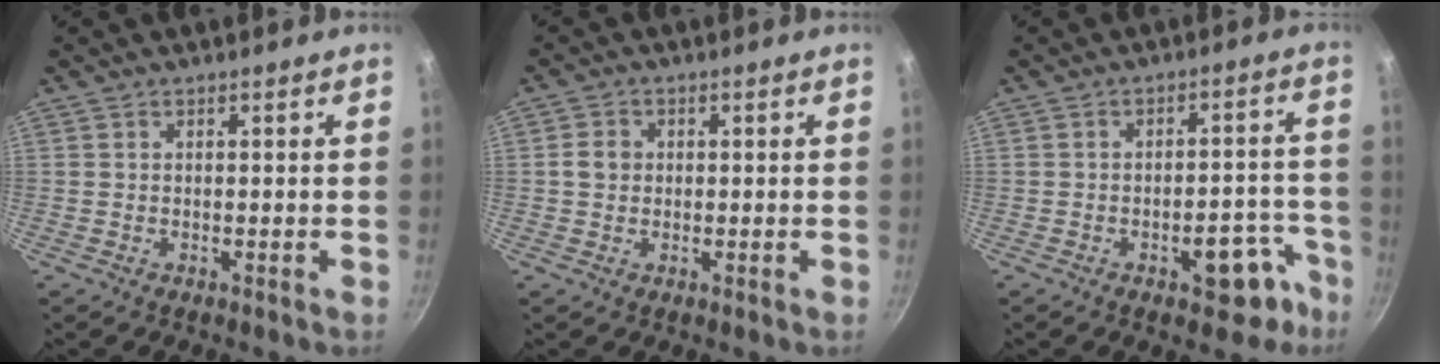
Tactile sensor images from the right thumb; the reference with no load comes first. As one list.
[{"total": 2.9, "force": [0.1, 2.6, 1.4], "torque": [-0.014, 0.008, -0.003]}, {"total": 9.3, "force": [-5.0, 4.5, 6.4], "torque": [-0.032, 0.047, -0.055]}]